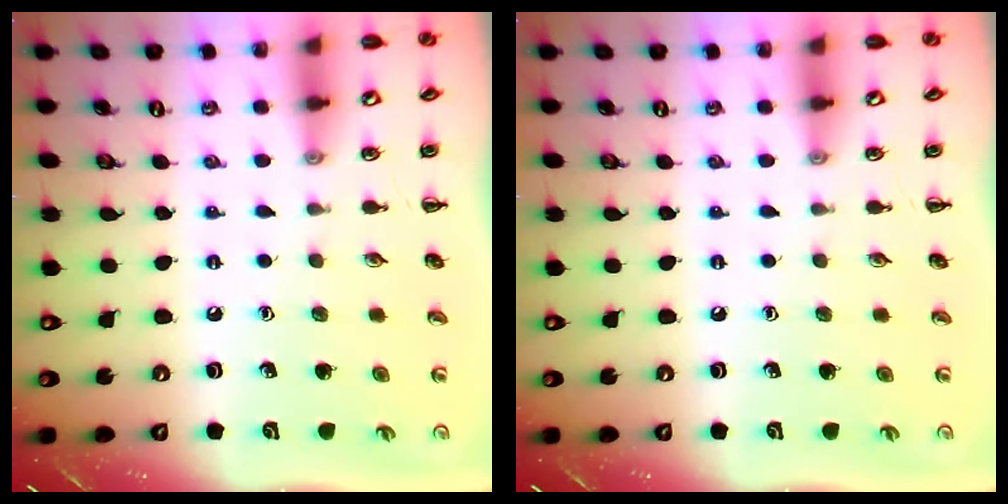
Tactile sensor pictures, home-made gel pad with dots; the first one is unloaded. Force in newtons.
{"total": 0.0}